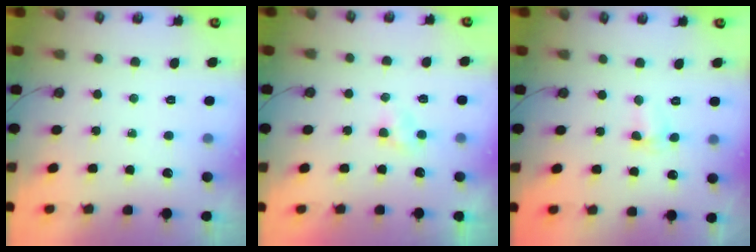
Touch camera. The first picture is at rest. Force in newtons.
{"total": 3.7, "press": 3.7, "slide": 0.3}
{"total": 1.7, "press": 1.6, "slide": 0.6}